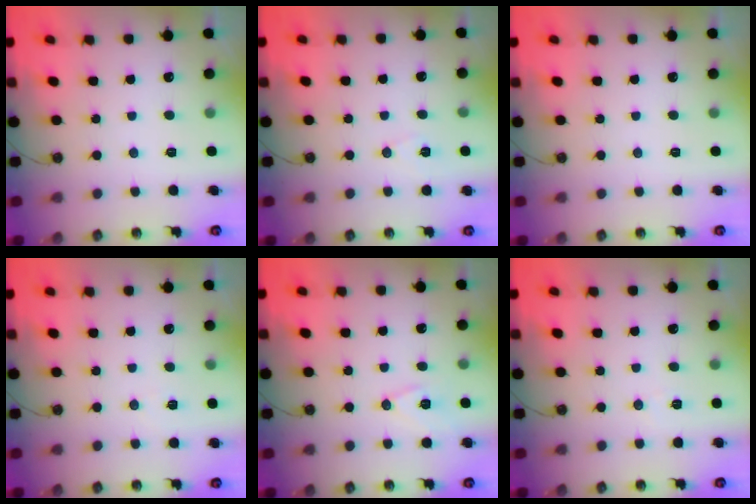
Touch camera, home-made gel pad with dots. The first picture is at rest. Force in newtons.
{"total": 7.0, "press": 5.3, "slide": 4.5}
{"total": 0.0}
{"total": 3.9, "press": 3.7, "slide": 1.0}
{"total": 8.5, "press": 7.8, "slide": 3.5}
{"total": 5.3, "press": 3.2, "slide": 4.3}